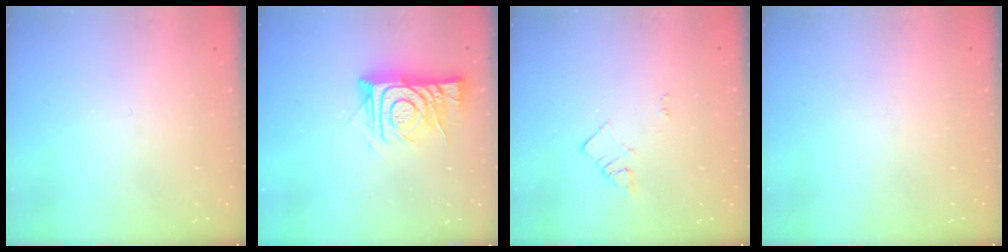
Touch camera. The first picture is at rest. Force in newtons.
{"total": 12.5, "press": 12.5, "slide": 1.1}
{"total": 2.3, "press": 2.3, "slide": 0.3}
{"total": 0.0}